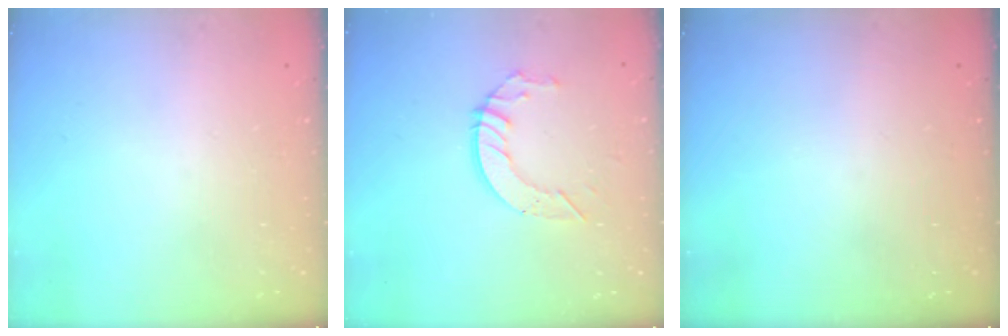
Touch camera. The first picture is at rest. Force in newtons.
{"total": 6.7, "press": 6.7, "slide": 0.3}
{"total": 0.0}